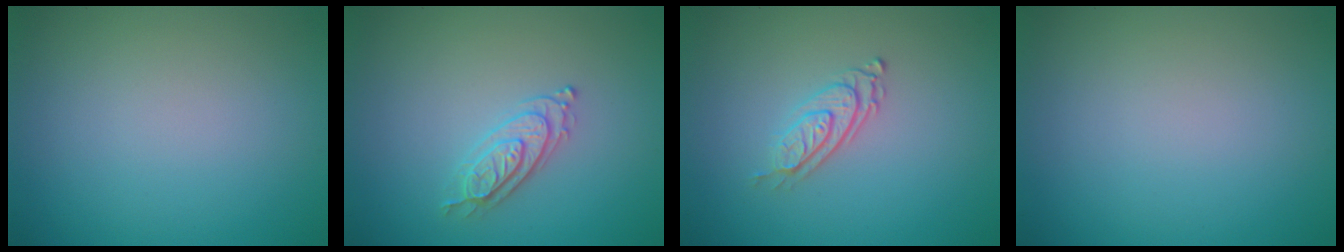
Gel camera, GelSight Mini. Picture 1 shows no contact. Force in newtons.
{"total": 2.2, "press": 2.2, "slide": 0.3}
{"total": 2.8, "press": 2.0, "slide": 2.0}
{"total": 0.0}